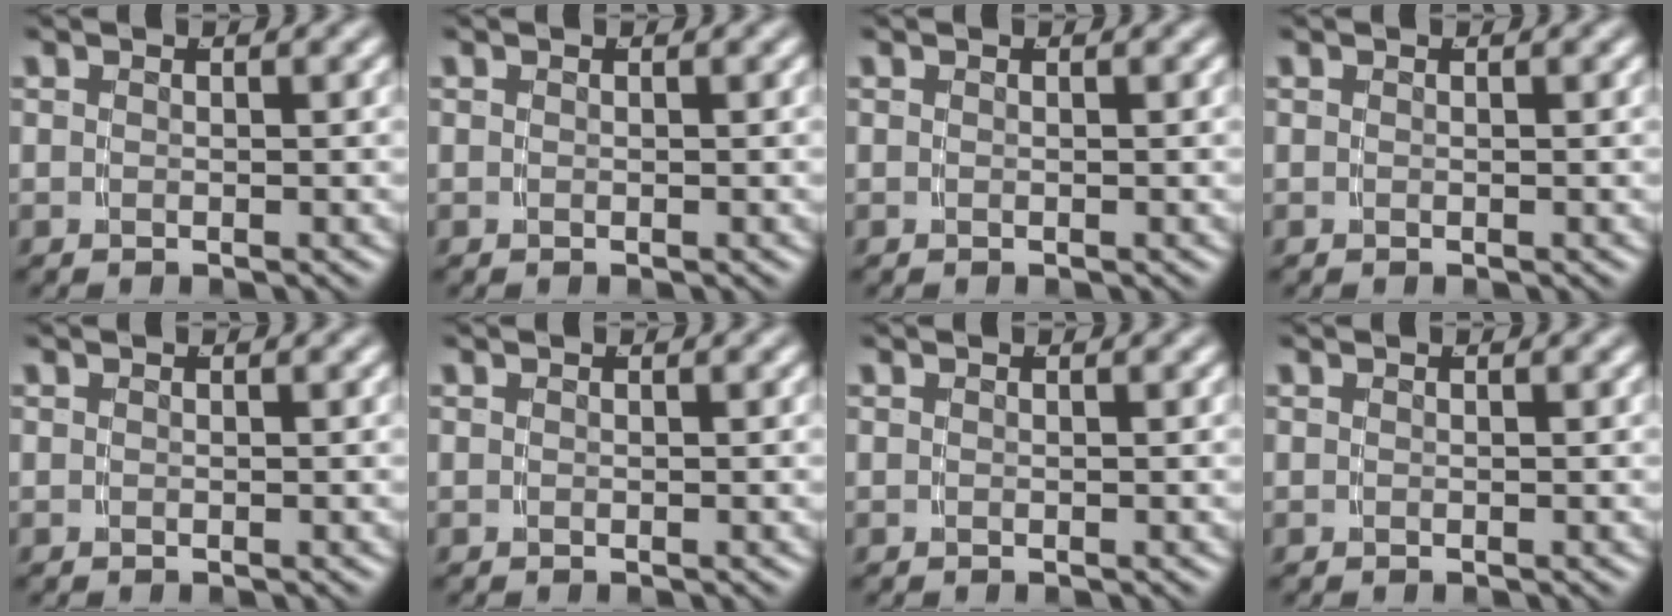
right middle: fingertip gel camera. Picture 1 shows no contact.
{"total": 0.0}
{"total": 0.0}
{"total": 0.0}
{"total": 0.0}
{"total": 0.0}
{"total": 0.0}
{"total": 0.0}